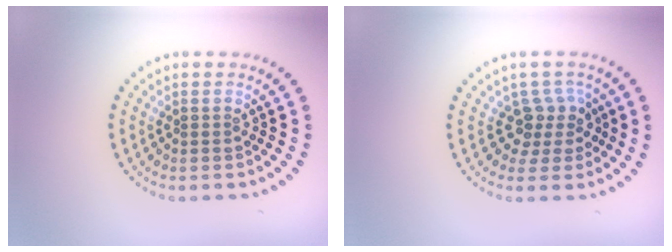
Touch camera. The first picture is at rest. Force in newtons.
{"total": 2.6, "press": 2.0, "slide": 1.6}